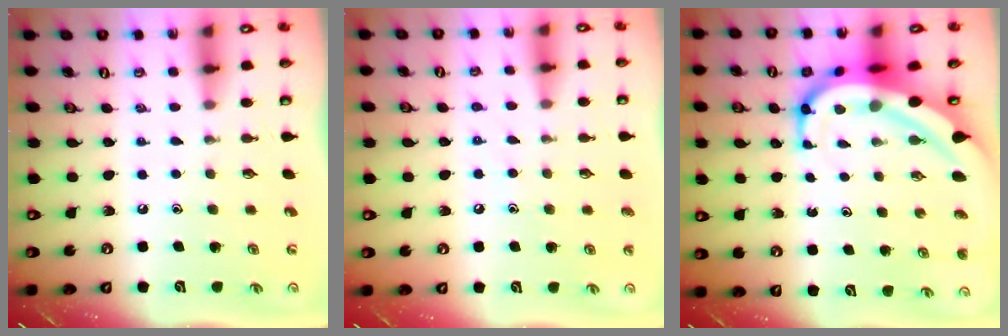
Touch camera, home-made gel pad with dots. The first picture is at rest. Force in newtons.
{"total": 6.1, "press": 6.1, "slide": 0.7}
{"total": 12.0, "press": 12.0, "slide": 1.2}